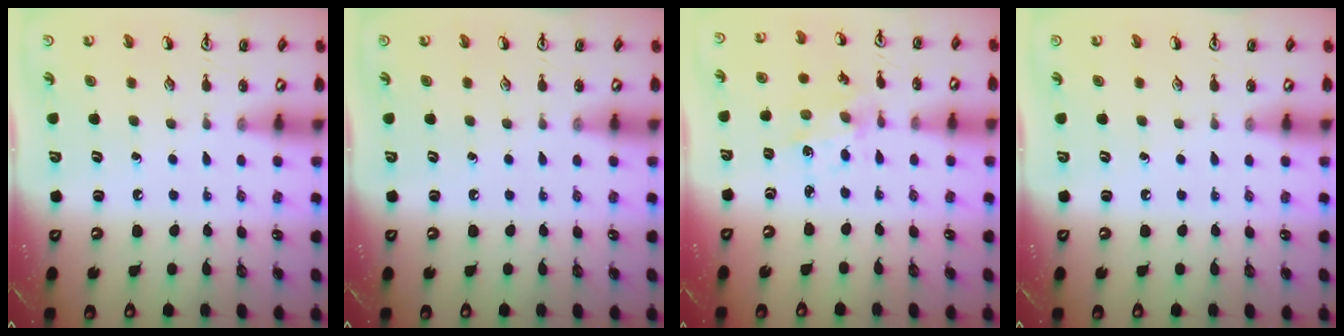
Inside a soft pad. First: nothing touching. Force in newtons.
{"total": 0.0}
{"total": 2.3, "press": 2.2, "slide": 0.6}
{"total": 0.0}